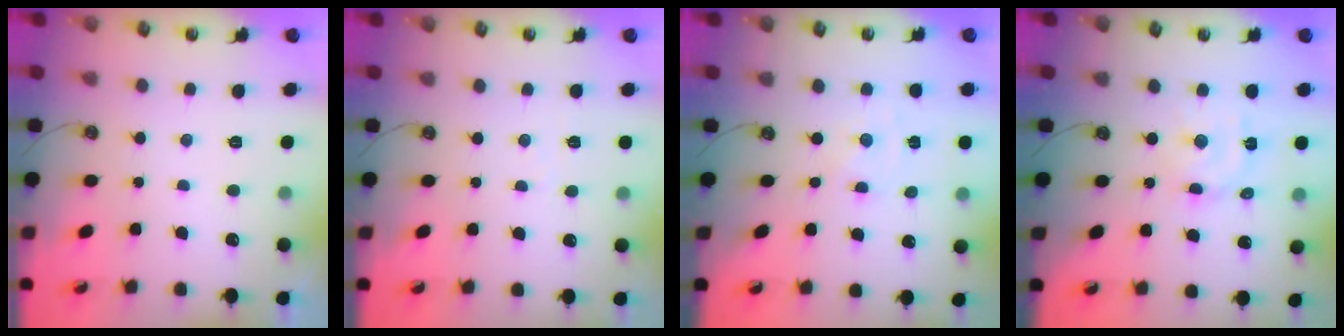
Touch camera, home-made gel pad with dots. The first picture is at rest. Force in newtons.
{"total": 4.0, "press": 3.9, "slide": 0.5}
{"total": 0.0}
{"total": 7.5, "press": 7.4, "slide": 1.0}